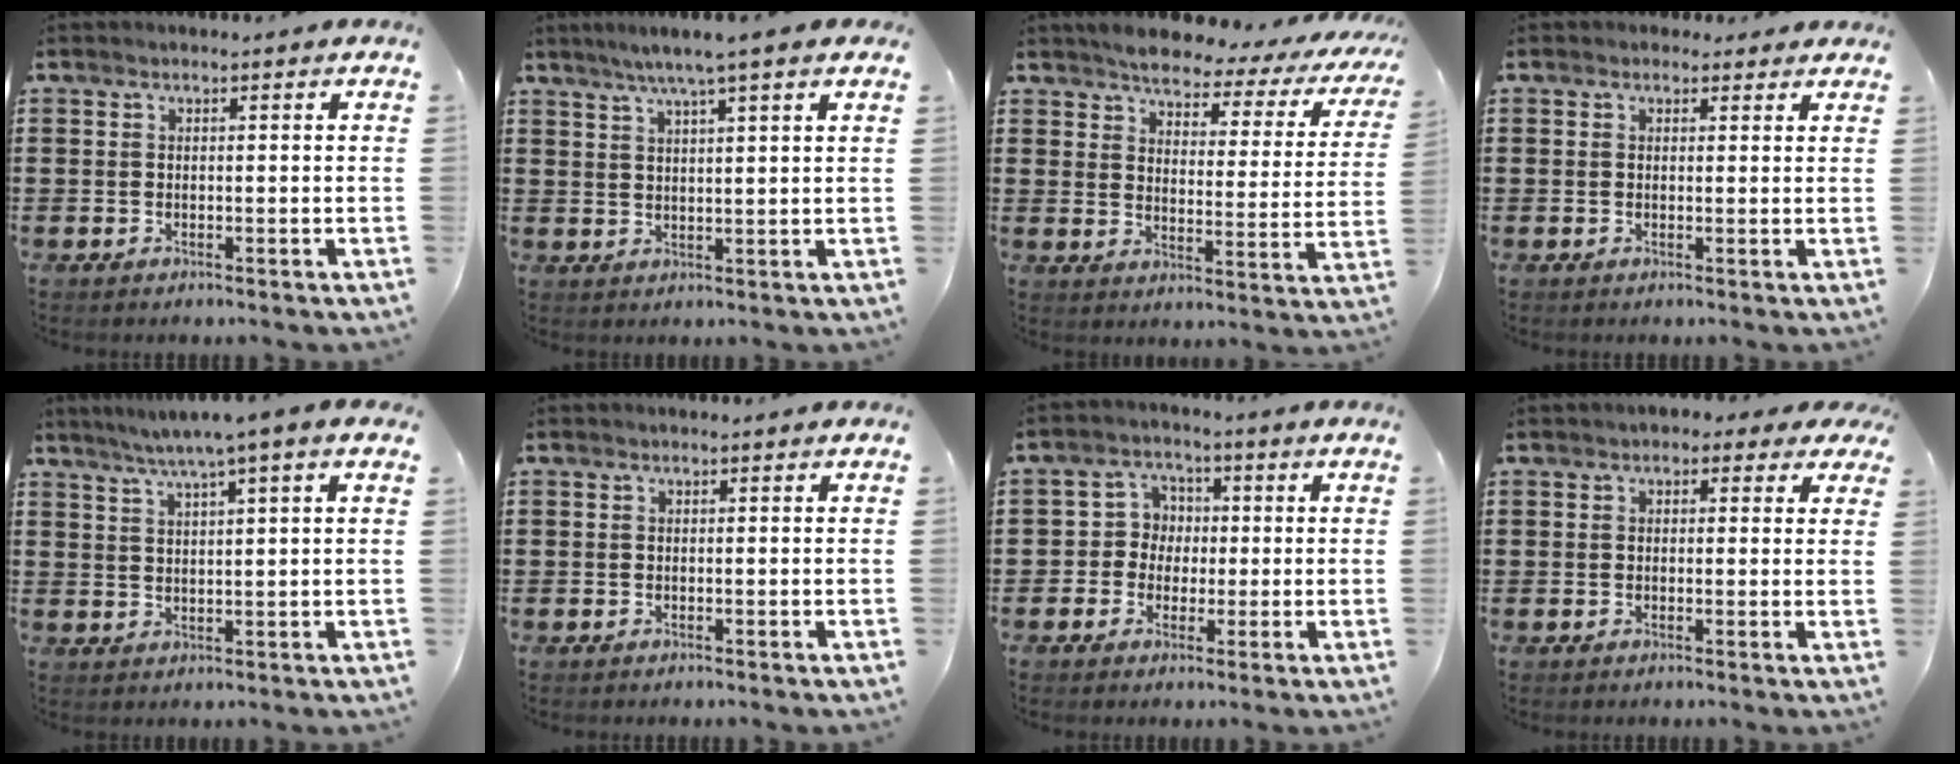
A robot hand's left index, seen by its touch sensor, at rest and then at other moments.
{"total": 4.6, "force": [3.3, -0.5, 3.1], "torque": [-0.067, -0.006, 0.056]}
{"total": 3.9, "force": [3.6, 1.0, 1.3], "torque": [-0.051, -0.024, 0.055]}
{"total": 1.4, "force": [0.9, 1.0, 0.3], "torque": [-0.001, 0.003, 0.015]}
{"total": 4.2, "force": [2.8, -0.6, 3.0], "torque": [-0.065, -0.007, 0.045]}
{"total": 0.0}
{"total": 4.7, "force": [-0.4, 4.6, 1.0], "torque": [-0.041, 0.015, -0.014]}
{"total": 1.7, "force": [0.7, 1.2, 0.9], "torque": [-0.007, 0.002, 0.008]}